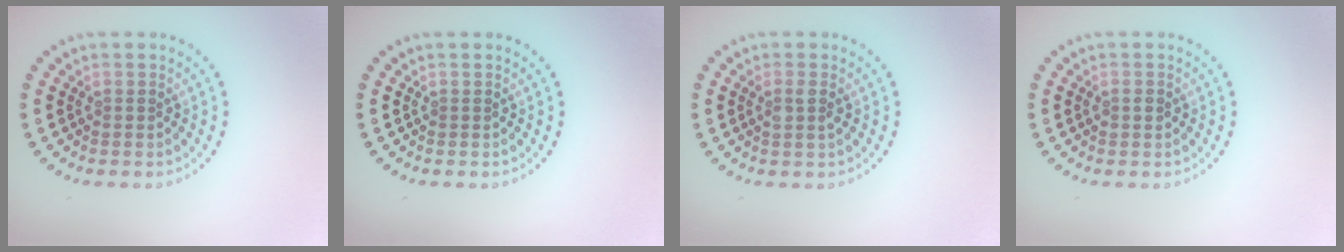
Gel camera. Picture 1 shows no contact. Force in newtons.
{"total": 0.0}
{"total": 1.4, "press": 1.2, "slide": 0.7}
{"total": 1.1, "press": 1.0, "slide": 0.3}